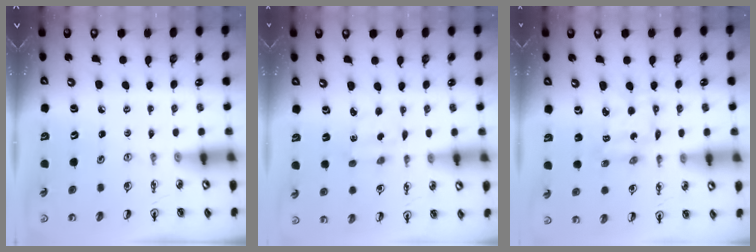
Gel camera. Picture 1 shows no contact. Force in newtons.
{"total": 2.8, "press": 2.8, "slide": 0.5}
{"total": 8.2, "press": 8.2, "slide": 0.6}